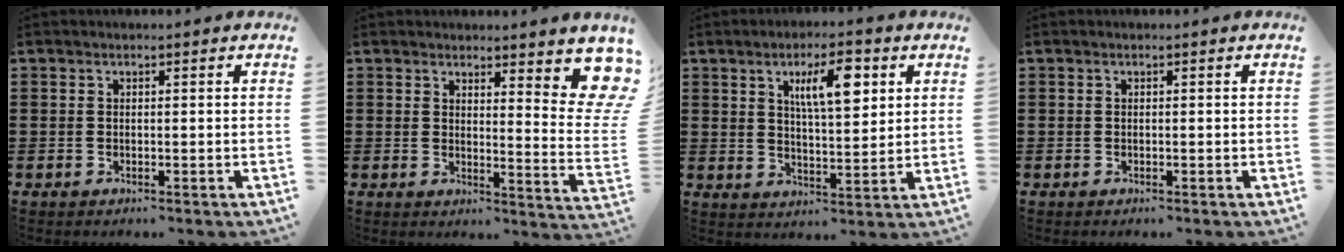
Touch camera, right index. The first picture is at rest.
{"total": 6.2, "force": [5.1, 1.1, 3.4], "torque": [-0.054, -0.029, 0.087]}
{"total": 8.3, "force": [3.5, 2.7, 7.0], "torque": [-0.122, 0.001, 0.052]}
{"total": 0.0}